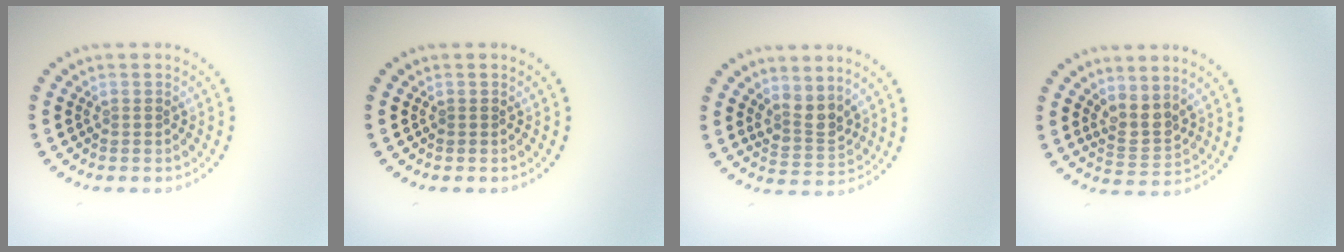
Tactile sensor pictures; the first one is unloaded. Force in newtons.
{"total": 0.0}
{"total": 2.6, "press": 2.0, "slide": 1.6}
{"total": 2.5, "press": 2.0, "slide": 1.6}